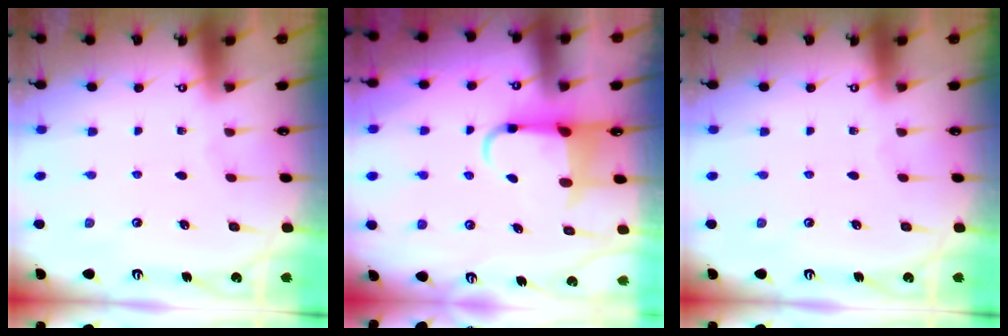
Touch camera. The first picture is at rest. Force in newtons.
{"total": 5.1, "press": 5.0, "slide": 1.1}
{"total": 0.0}